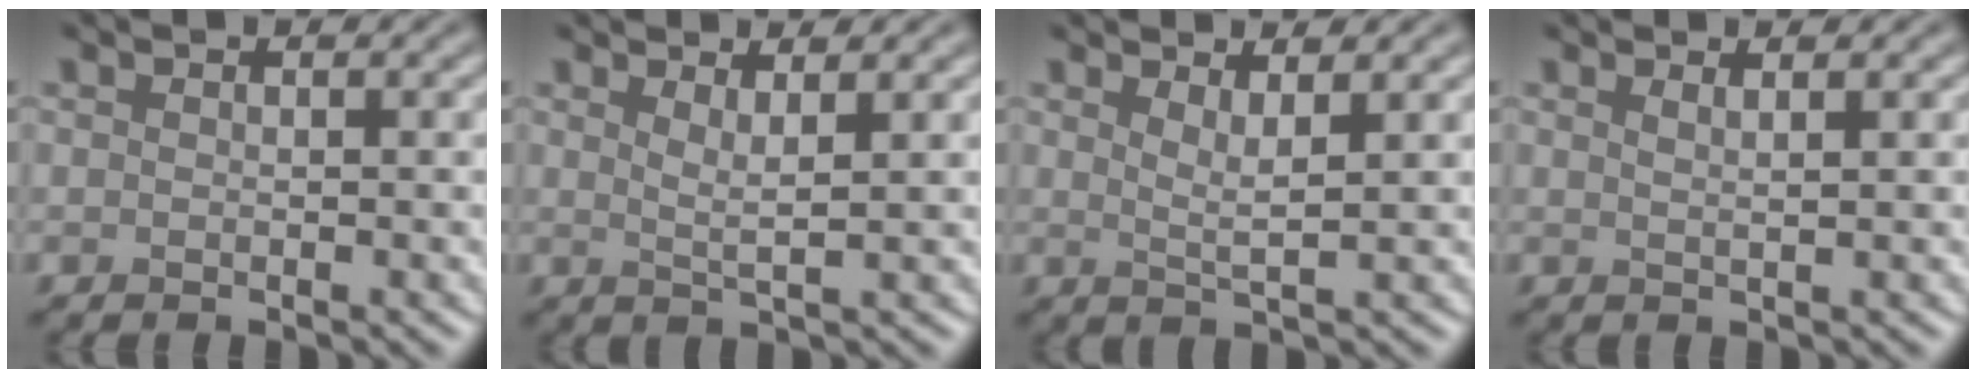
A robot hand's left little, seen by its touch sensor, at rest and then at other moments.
{"total": 2.1, "force": [1.2, 0.5, 1.6], "torque": [-0.022, -0.004, 0.016]}
{"total": 2.3, "force": [1.3, 0.5, 1.8], "torque": [-0.024, -0.005, 0.019]}
{"total": 1.5, "force": [1.0, 0.6, 1.0], "torque": [-0.003, 0.003, 0.003]}